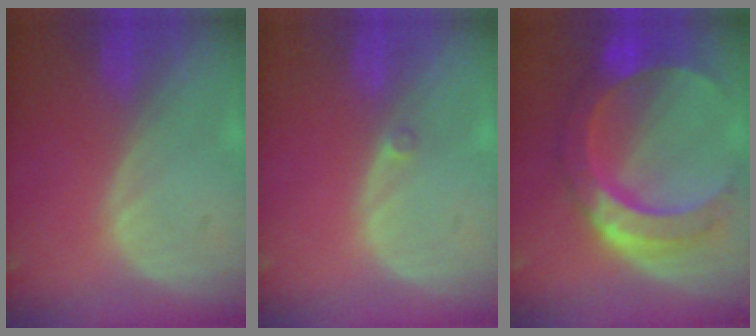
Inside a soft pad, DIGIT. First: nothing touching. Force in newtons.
{"total": 0.8, "press": 0.6, "slide": 0.4}
{"total": 10.8, "press": 10.7, "slide": 1.1}